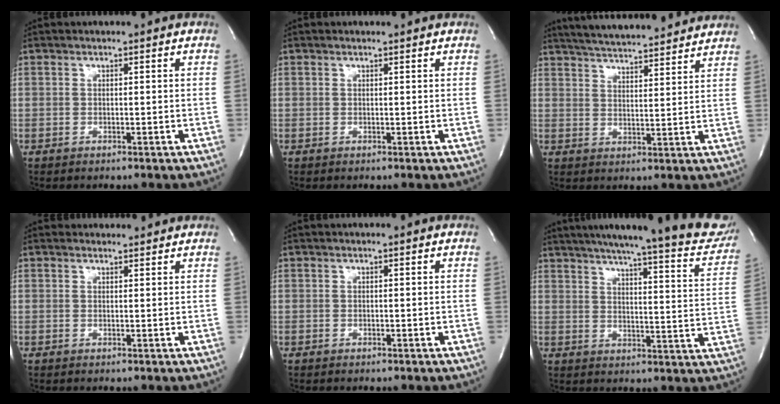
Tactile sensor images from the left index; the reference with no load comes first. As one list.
[{"total": 0.0}, {"total": 16.8, "force": [15.3, 2.1, 6.6], "torque": [-0.109, 0.022, 0.217]}, {"total": 1.6, "force": [1.5, 0.5, -0.2], "torque": [-0.008, 0.005, 0.016]}, {"total": 0.0}, {"total": 25.6, "force": [21.8, 2.7, 13.1], "torque": [-0.191, -0.046, 0.259]}]